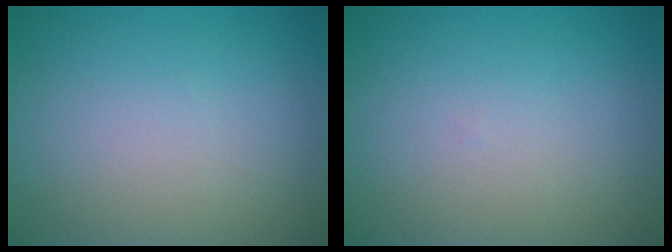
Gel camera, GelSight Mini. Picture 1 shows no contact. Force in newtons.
{"total": 0.0}